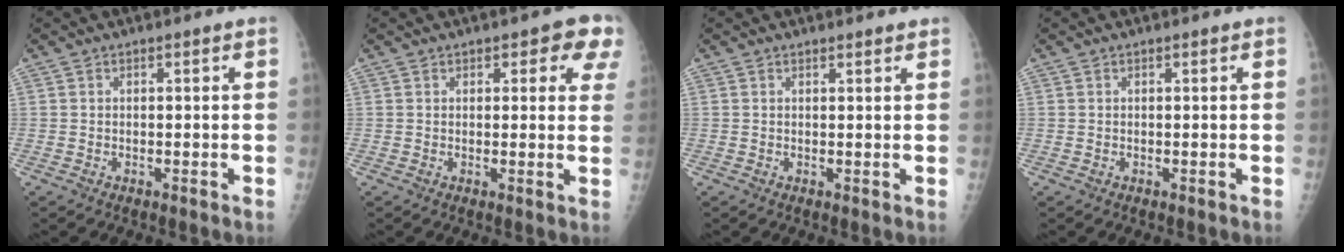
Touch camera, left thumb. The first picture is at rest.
{"total": 5.7, "force": [3.2, 3.0, 3.7], "torque": [0.000, -0.007, 0.028]}
{"total": 1.4, "force": [1.3, 0.4, 0.4], "torque": [0.000, -0.004, 0.017]}
{"total": 0.0}